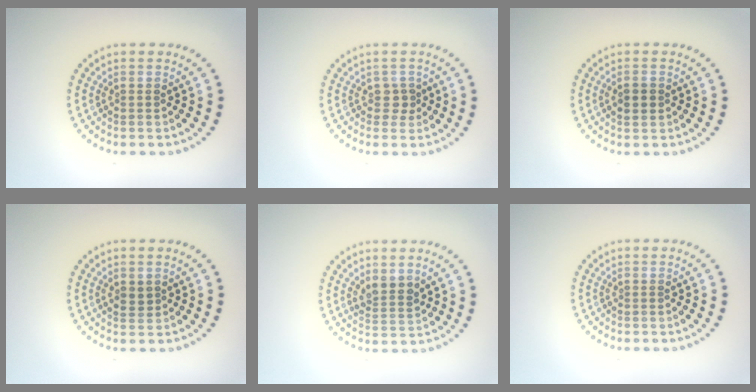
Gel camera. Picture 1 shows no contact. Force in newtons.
{"total": 1.3, "press": 1.1, "slide": 0.7}
{"total": 1.6, "press": 1.6, "slide": 0.1}
{"total": 1.3, "press": 1.3, "slide": 0.2}
{"total": 2.2, "press": 1.9, "slide": 1.1}
{"total": 0.0}